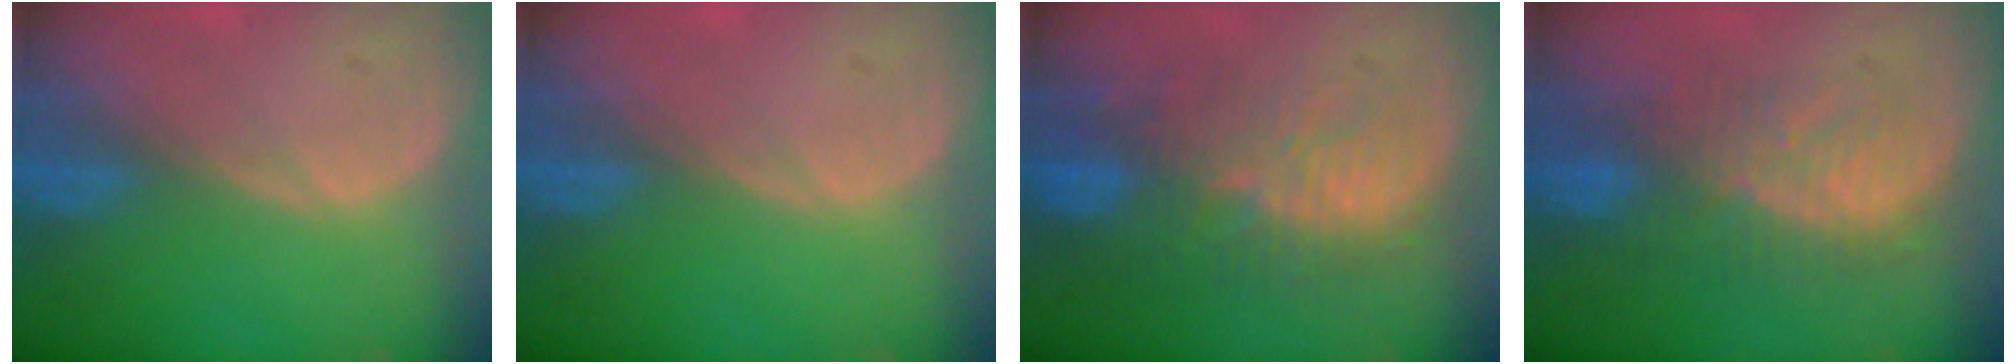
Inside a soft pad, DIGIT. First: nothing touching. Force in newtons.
{"total": 0.0}
{"total": 11.4, "press": 10.0, "slide": 5.5}
{"total": 8.4, "press": 8.2, "slide": 2.0}